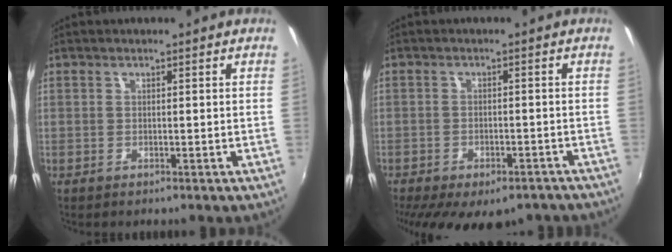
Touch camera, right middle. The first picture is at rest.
{"total": 16.6, "force": [-12.1, 7.1, 8.8], "torque": [-0.182, -0.039, -0.158]}